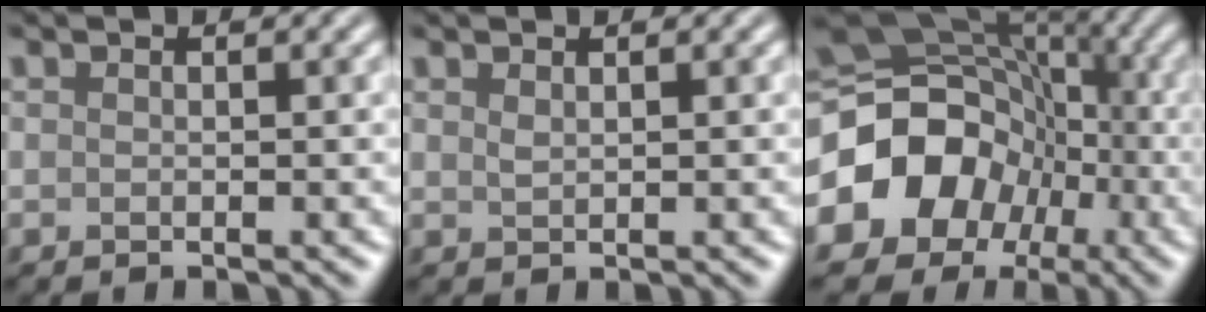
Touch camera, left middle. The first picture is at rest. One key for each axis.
{"total": 0.6, "fx": 0.4, "fy": 0.3, "fz": 0.3, "tx": -0.011, "ty": 0.002, "tz": 0.010}
{"total": 14.2, "fx": -3.2, "fy": 12.2, "fz": 6.4, "tx": -0.130, "ty": -0.007, "tz": -0.086}